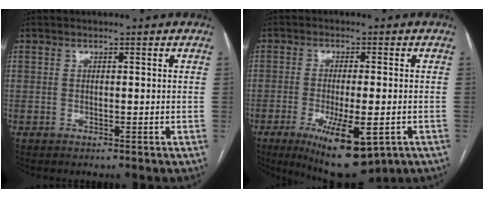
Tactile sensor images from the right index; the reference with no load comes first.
{"total": 12.6, "force": [-5.9, 3.3, 10.6], "torque": [-0.166, -0.024, -0.081]}